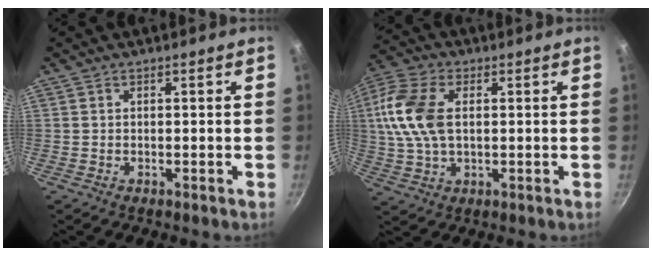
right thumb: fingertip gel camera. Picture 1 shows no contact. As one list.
[{"total": 13.0, "force": [1.7, 7.8, 10.3], "torque": [-0.205, 0.015, 0.023]}]